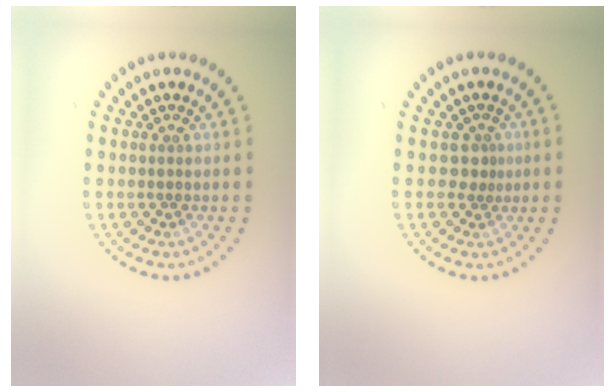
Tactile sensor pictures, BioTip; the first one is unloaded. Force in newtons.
{"total": 1.2, "press": 0.7, "slide": 1.0}